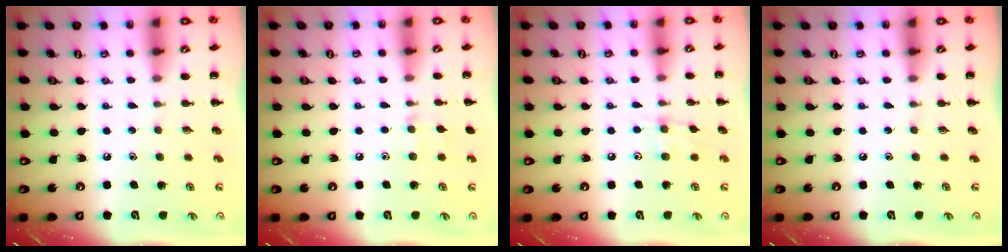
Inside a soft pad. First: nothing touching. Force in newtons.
{"total": 5.6, "press": 5.3, "slide": 1.9}
{"total": 5.8, "press": 5.6, "slide": 1.6}
{"total": 0.0}